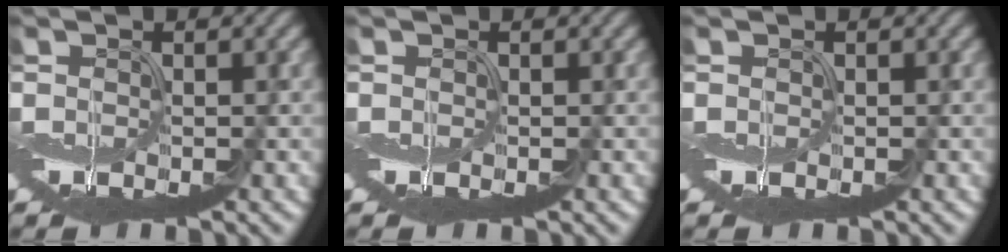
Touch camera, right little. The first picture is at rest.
{"total": 0.0}
{"total": 0.0}